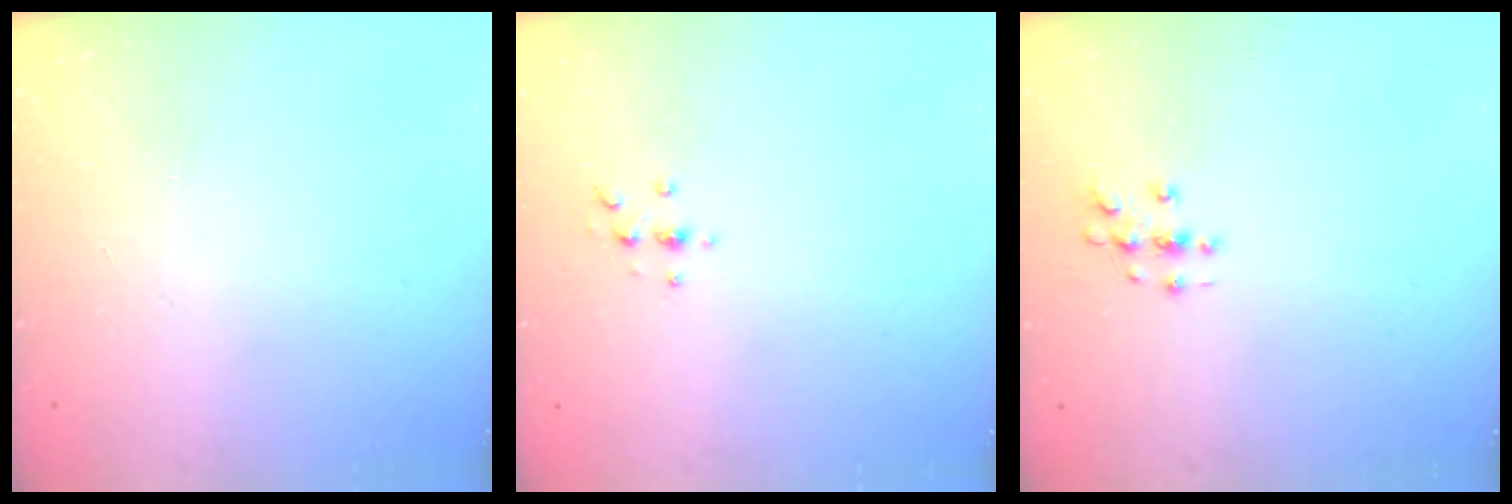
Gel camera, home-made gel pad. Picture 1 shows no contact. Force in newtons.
{"total": 2.3, "press": 2.2, "slide": 0.2}
{"total": 2.9, "press": 2.9, "slide": 0.3}